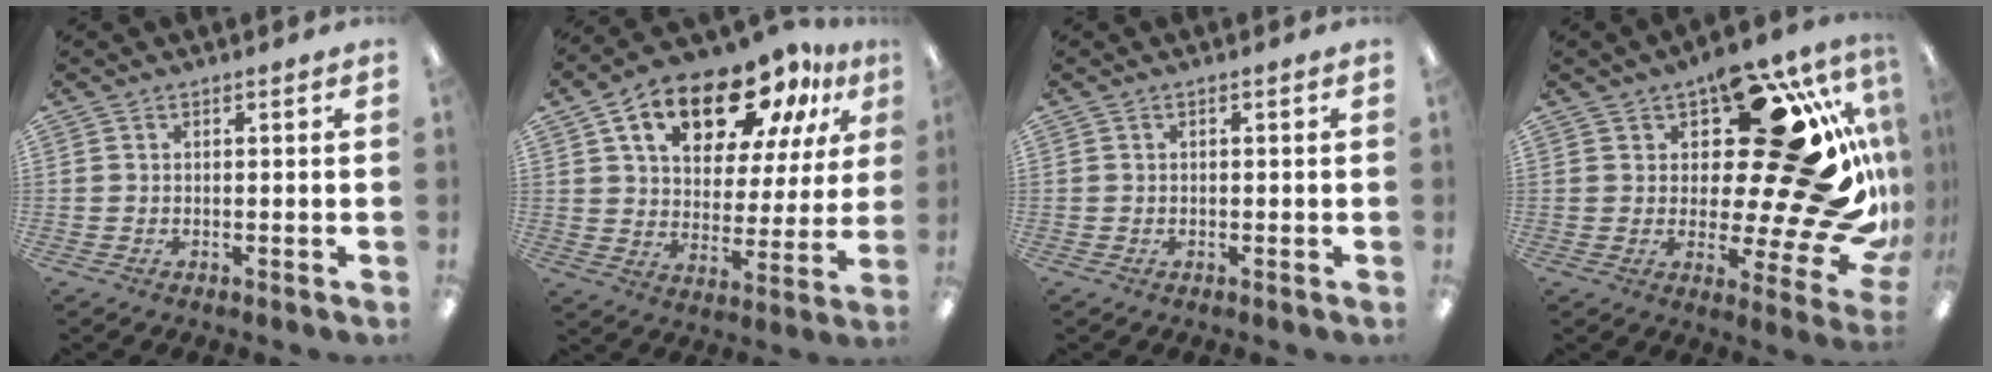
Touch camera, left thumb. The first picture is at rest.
{"total": 19.4, "force": [12.5, 9.9, 11.1], "torque": [-0.177, -0.059, 0.212]}
{"total": 0.0}
{"total": 27.6, "force": [7.5, 10.0, 24.6], "torque": [-0.330, -0.080, 0.135]}